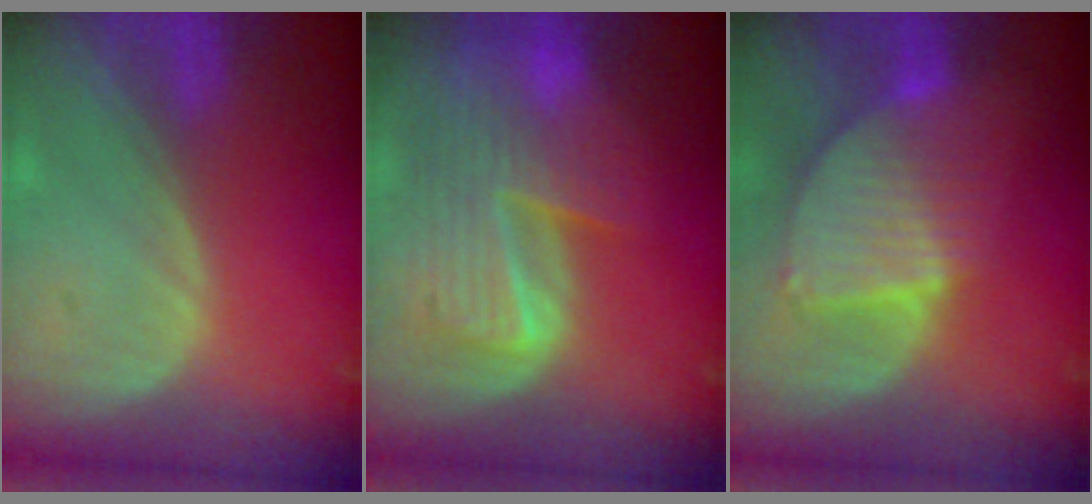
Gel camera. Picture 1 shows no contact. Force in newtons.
{"total": 9.9, "press": 8.6, "slide": 5.0}
{"total": 8.6, "press": 7.4, "slide": 4.3}